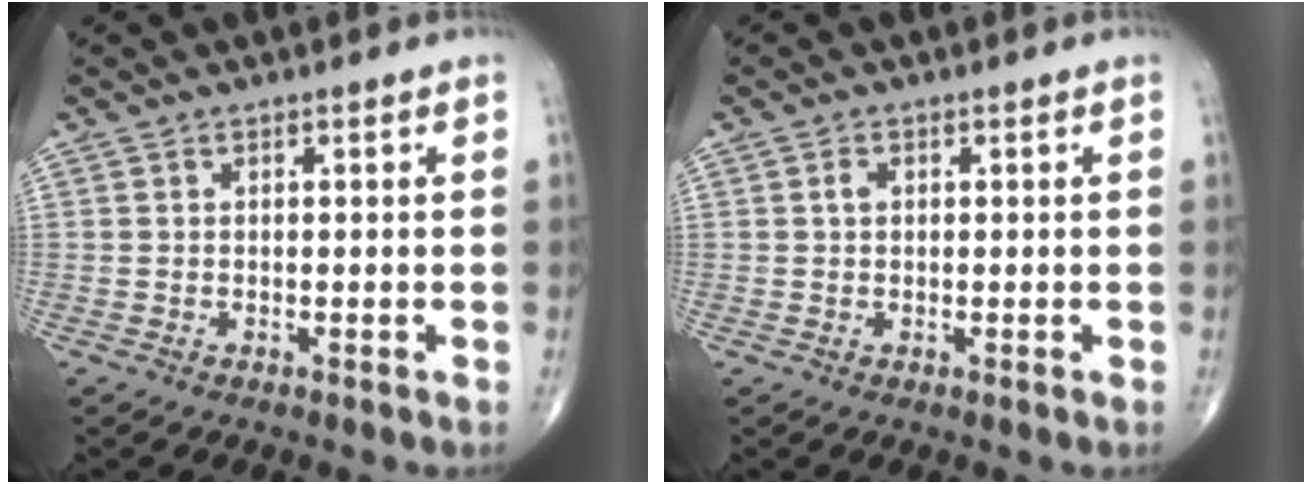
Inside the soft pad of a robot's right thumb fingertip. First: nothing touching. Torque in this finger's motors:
{"motor_torque": [-0.45, 0.32, 0.13, -0.01, 0.00]}